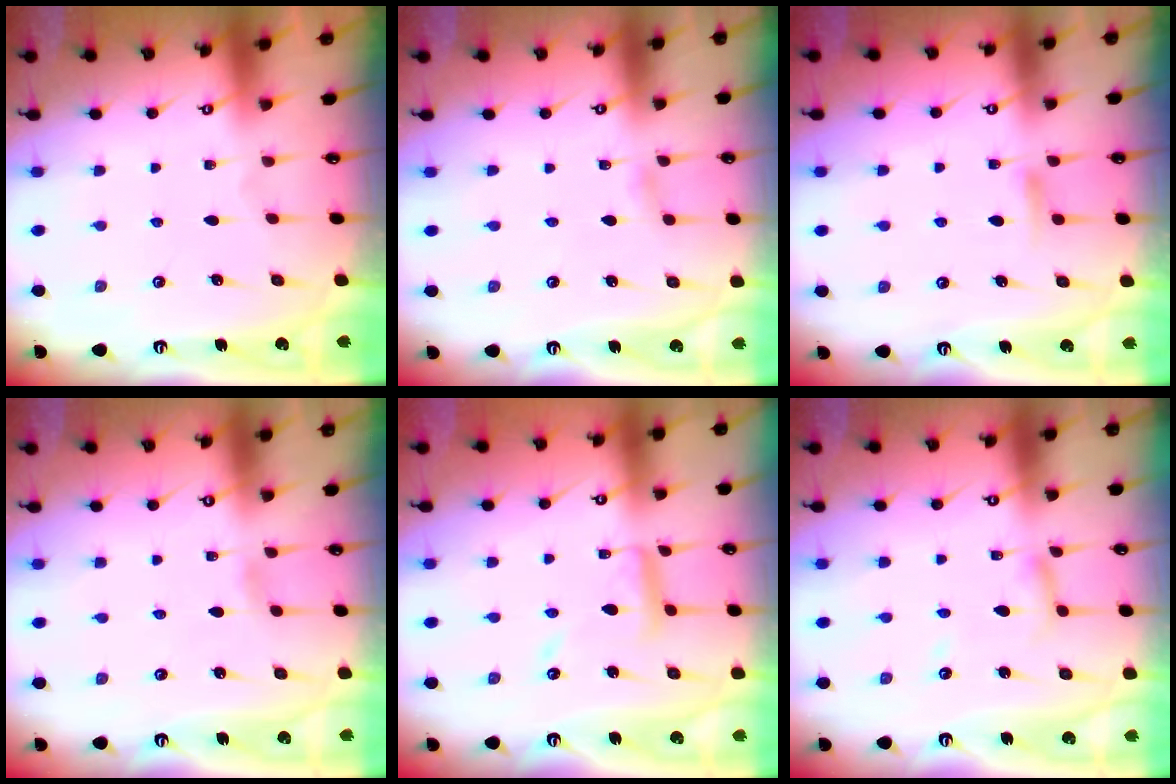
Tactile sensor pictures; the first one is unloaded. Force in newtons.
{"total": 1.7, "press": 1.7, "slide": 0.2}
{"total": 5.4, "press": 5.4, "slide": 0.8}
{"total": 1.9, "press": 1.9, "slide": 0.2}
{"total": 9.0, "press": 9.0, "slide": 0.5}
{"total": 5.3, "press": 5.2, "slide": 0.4}